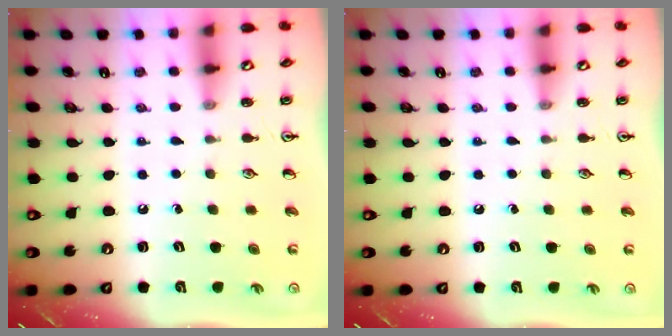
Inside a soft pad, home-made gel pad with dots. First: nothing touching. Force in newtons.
{"total": 0.0}